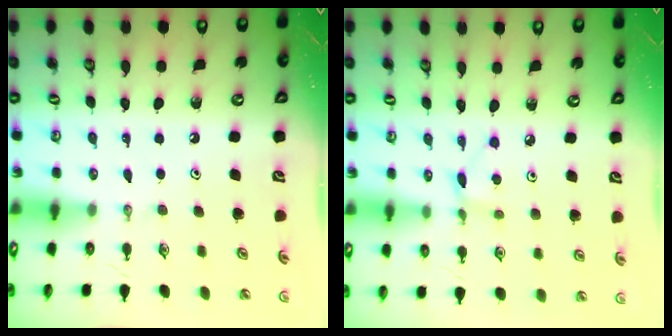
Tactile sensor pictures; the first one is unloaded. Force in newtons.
{"total": 3.0, "press": 3.0, "slide": 0.4}